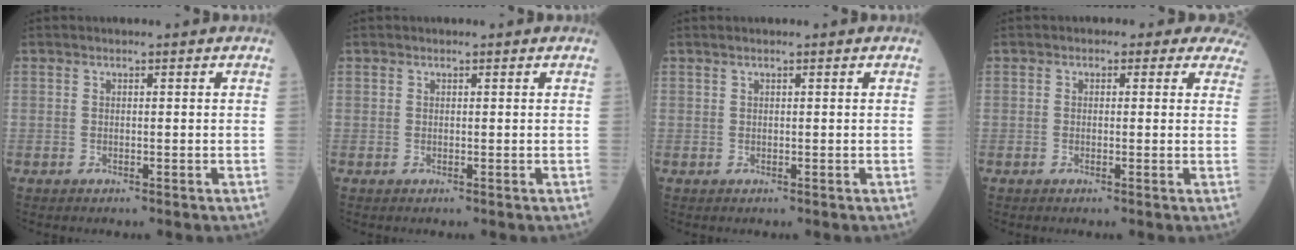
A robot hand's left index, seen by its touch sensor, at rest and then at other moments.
{"total": 0.0}
{"total": 0.6, "force": [0.5, 0.1, 0.3], "torque": [-0.011, 0.007, 0.011]}
{"total": 5.6, "force": [4.5, 3.2, 1.2], "torque": [0.008, 0.010, 0.029]}